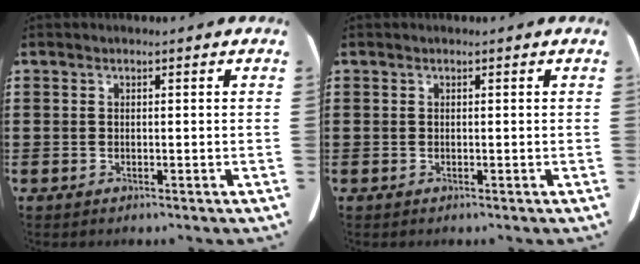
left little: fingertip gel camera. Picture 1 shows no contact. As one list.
[{"total": 0.0}]